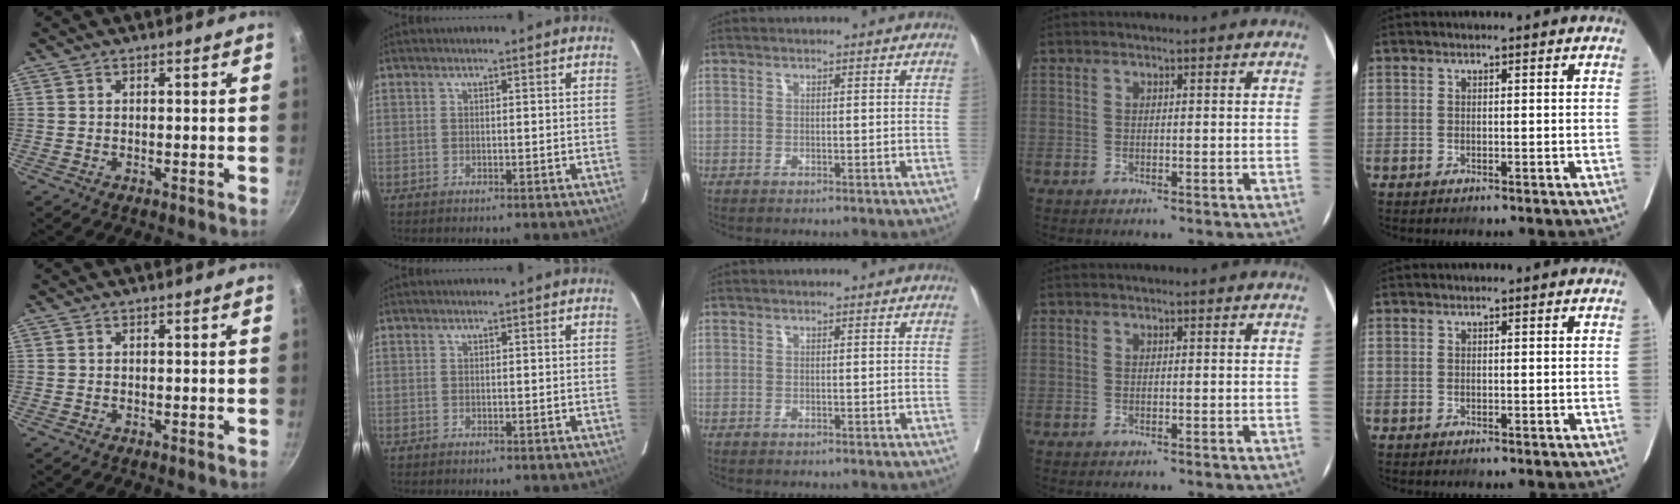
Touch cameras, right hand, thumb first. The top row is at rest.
{}